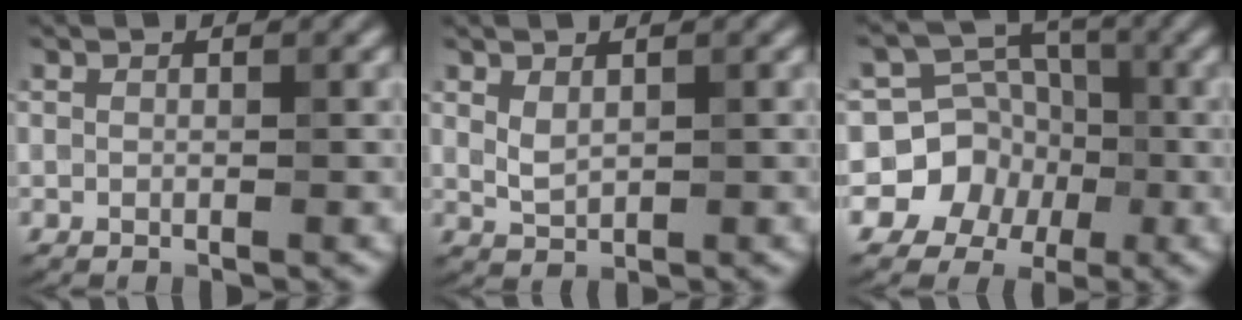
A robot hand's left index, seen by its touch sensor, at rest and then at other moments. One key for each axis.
{"total": 1.6, "fx": 0.7, "fy": 0.9, "fz": 1.1, "tx": -0.024, "ty": -0.002, "tz": 0.021}
{"total": 7.1, "fx": -2.3, "fy": 6.6, "fz": 1.2, "tx": 0.008, "ty": 0.012, "tz": -0.059}